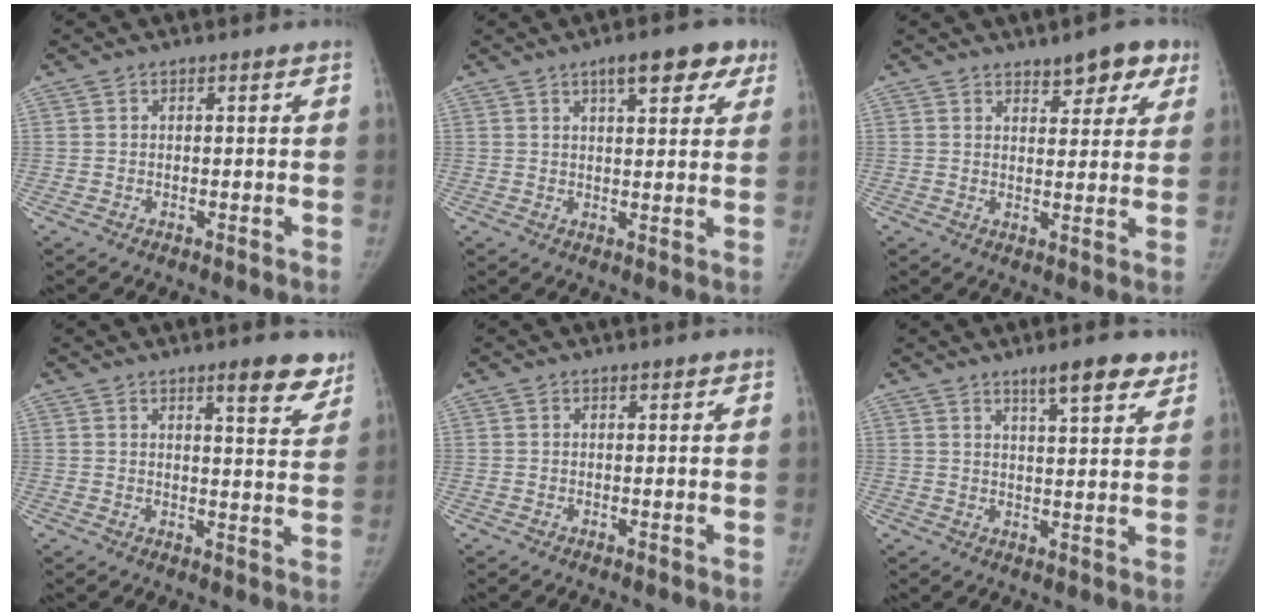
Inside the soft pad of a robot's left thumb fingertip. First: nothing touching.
{"total": 8.9, "force": [5.1, 3.5, 6.4], "torque": [-0.056, -0.011, 0.065]}
{"total": 7.1, "force": [4.6, 3.4, 4.2], "torque": [-0.016, -0.020, 0.058]}
{"total": 8.0, "force": [5.7, 2.0, 5.2], "torque": [-0.040, -0.035, 0.073]}
{"total": 0.6, "force": [0.5, 0.2, 0.2], "torque": [-0.004, -0.003, 0.007]}
{"total": 8.1, "force": [5.8, 1.9, 5.4], "torque": [-0.057, -0.030, 0.083]}